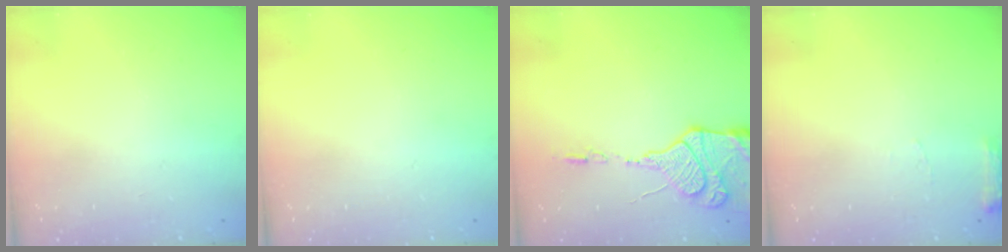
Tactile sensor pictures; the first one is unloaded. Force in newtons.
{"total": 0.0}
{"total": 15.6, "press": 15.1, "slide": 3.7}
{"total": 5.6, "press": 5.6, "slide": 0.7}